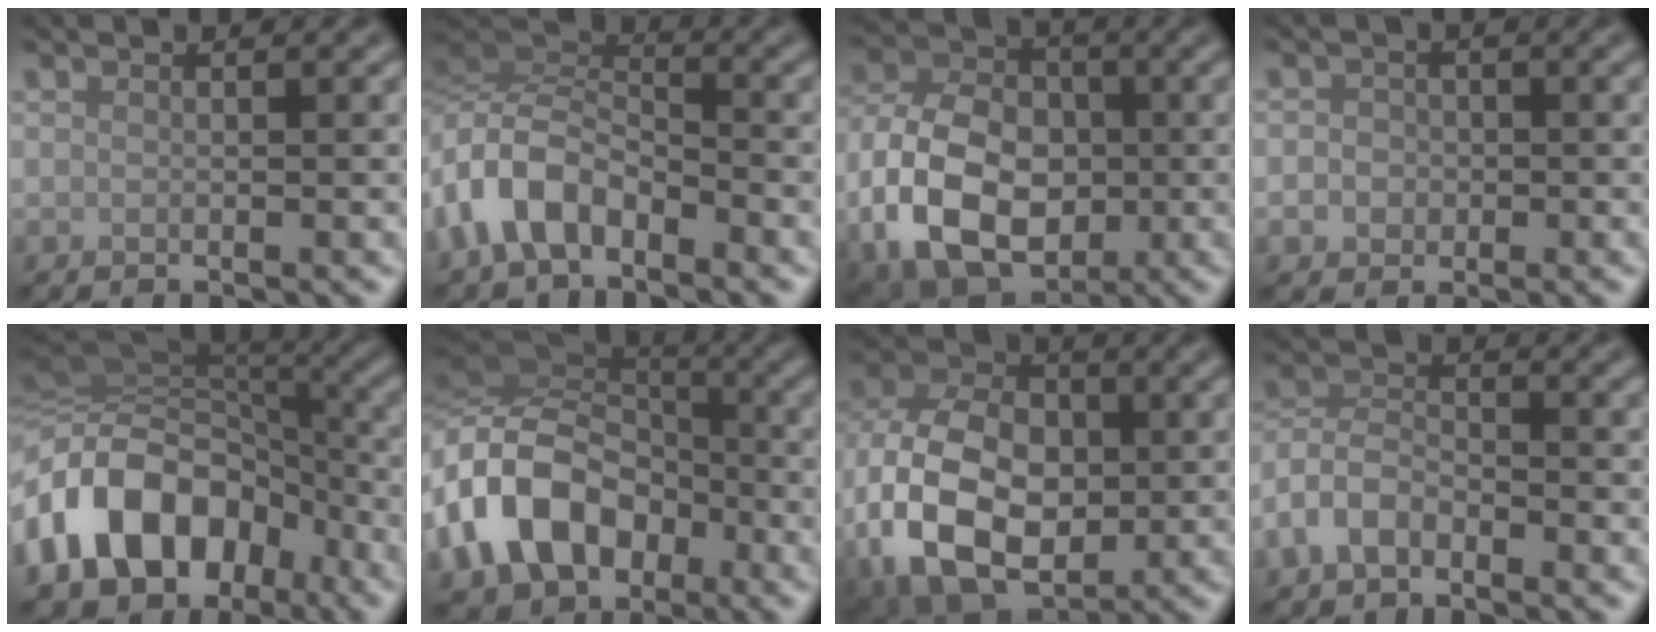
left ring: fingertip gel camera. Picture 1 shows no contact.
{"total": 5.7, "force": [-3.4, 3.2, 3.3], "torque": [-0.063, 0.005, -0.083]}
{"total": 11.5, "force": [-2.9, 8.0, 7.7], "torque": [-0.158, -0.011, -0.063]}
{"total": 2.6, "force": [-0.5, 2.4, 0.9], "torque": [0.004, 0.007, -0.024]}
{"total": 13.9, "force": [-5.6, 10.0, 8.0], "torque": [-0.154, -0.007, -0.095]}
{"total": 11.2, "force": [-4.1, 8.1, 6.7], "torque": [-0.145, -0.006, -0.090]}
{"total": 13.6, "force": [-2.3, 9.3, 9.6], "torque": [-0.211, -0.010, -0.050]}
{"total": 3.8, "force": [-2.4, 2.1, 2.0], "torque": [-0.040, 0.005, -0.059]}